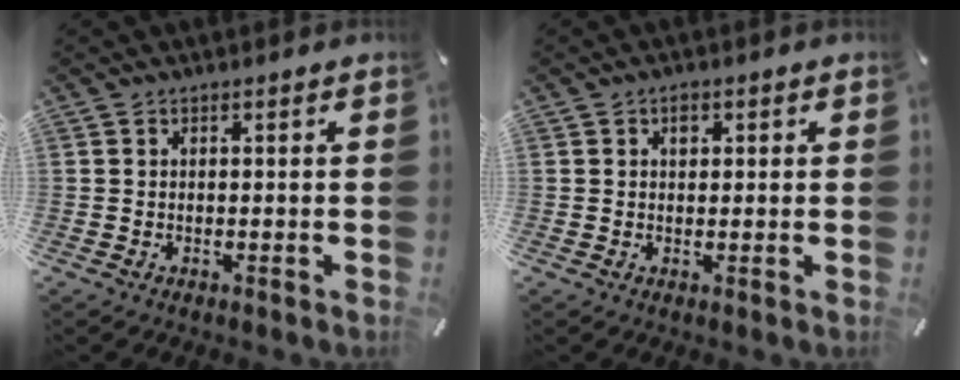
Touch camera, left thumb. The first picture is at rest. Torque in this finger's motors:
{"motor_torque": [0.29, 0.37, 0.25, -0.35, 0.06]}